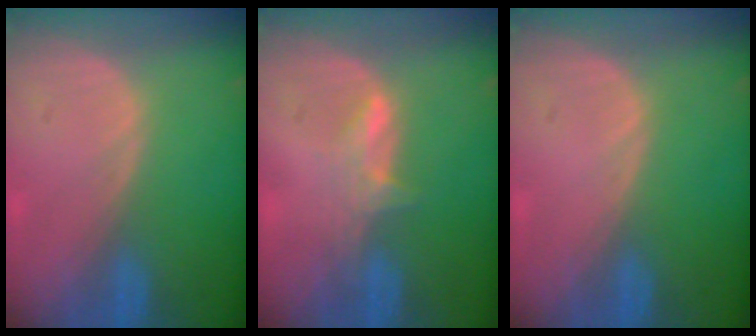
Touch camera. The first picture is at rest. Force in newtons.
{"total": 2.8, "press": 2.8, "slide": 0.4}
{"total": 0.0}